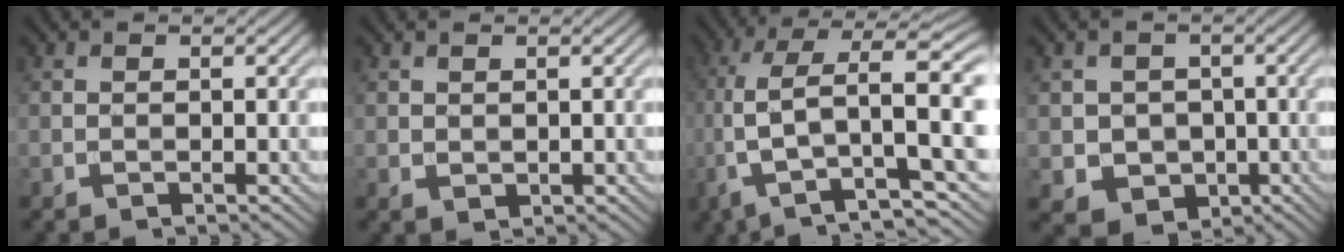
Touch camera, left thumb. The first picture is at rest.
{"total": 0.9, "force": [0.6, 0.6, 0.4], "torque": [-0.010, -0.004, 0.017]}
{"total": 14.6, "force": [1.0, 6.5, 13.1], "torque": [-0.274, -0.001, 0.026]}
{"total": 5.4, "force": [-0.8, 4.9, 2.0], "torque": [-0.054, -0.019, -0.024]}